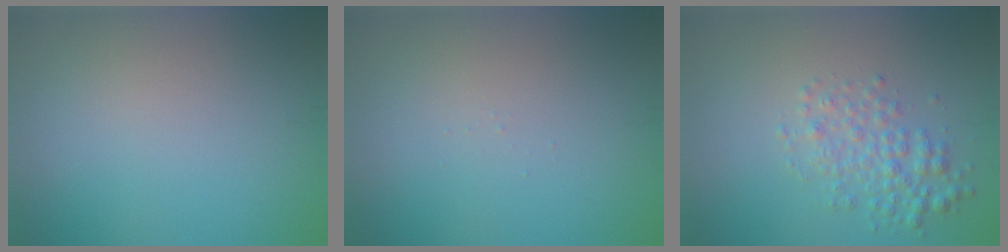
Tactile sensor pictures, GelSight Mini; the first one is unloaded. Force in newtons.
{"total": 0.0}
{"total": 2.9, "press": 2.9, "slide": 0.0}